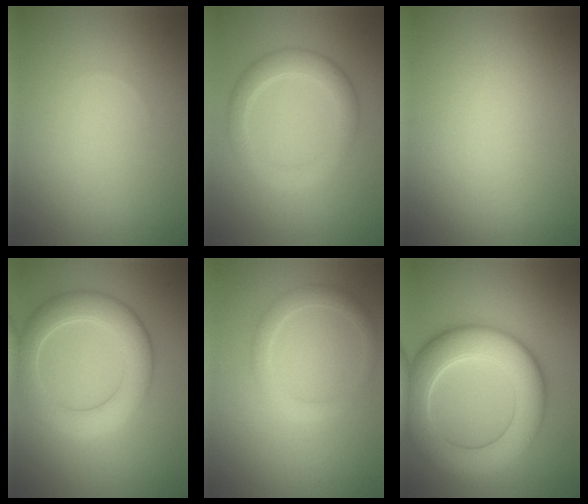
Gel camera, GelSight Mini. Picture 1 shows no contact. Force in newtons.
{"total": 3.3, "press": 3.3, "slide": 0.2}
{"total": 0.0}
{"total": 5.7, "press": 5.7, "slide": 0.5}
{"total": 2.0, "press": 2.0, "slide": 0.0}
{"total": 9.4, "press": 9.3, "slide": 0.8}